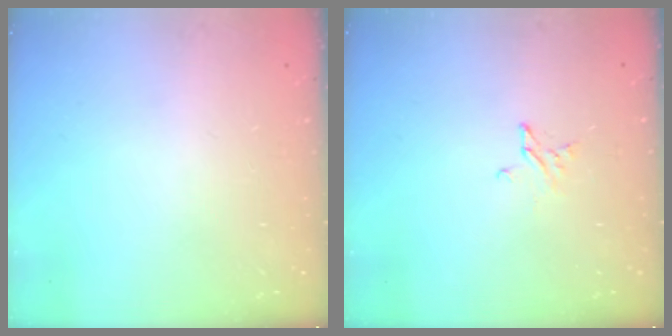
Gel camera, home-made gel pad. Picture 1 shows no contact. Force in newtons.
{"total": 2.3, "press": 2.2, "slide": 0.2}